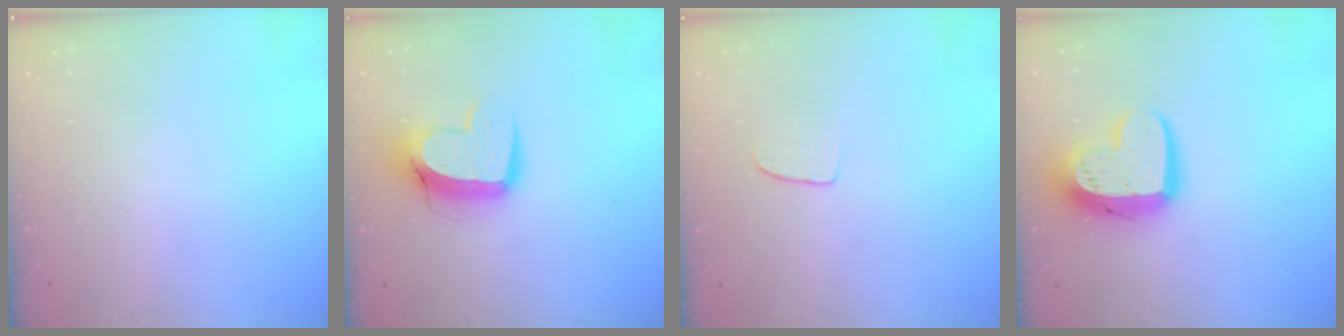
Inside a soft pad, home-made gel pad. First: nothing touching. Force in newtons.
{"total": 12.3, "press": 12.2, "slide": 1.3}
{"total": 5.9, "press": 5.9, "slide": 0.4}
{"total": 14.4, "press": 14.3, "slide": 1.4}